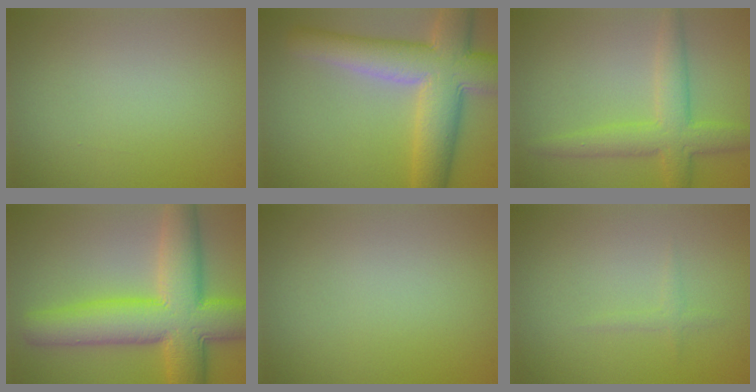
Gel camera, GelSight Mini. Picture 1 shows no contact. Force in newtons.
{"total": 9.9, "press": 9.9, "slide": 0.6}
{"total": 4.3, "press": 4.3, "slide": 0.0}
{"total": 10.3, "press": 10.3, "slide": 0.4}
{"total": 0.0}
{"total": 0.7, "press": 0.7, "slide": 0.0}